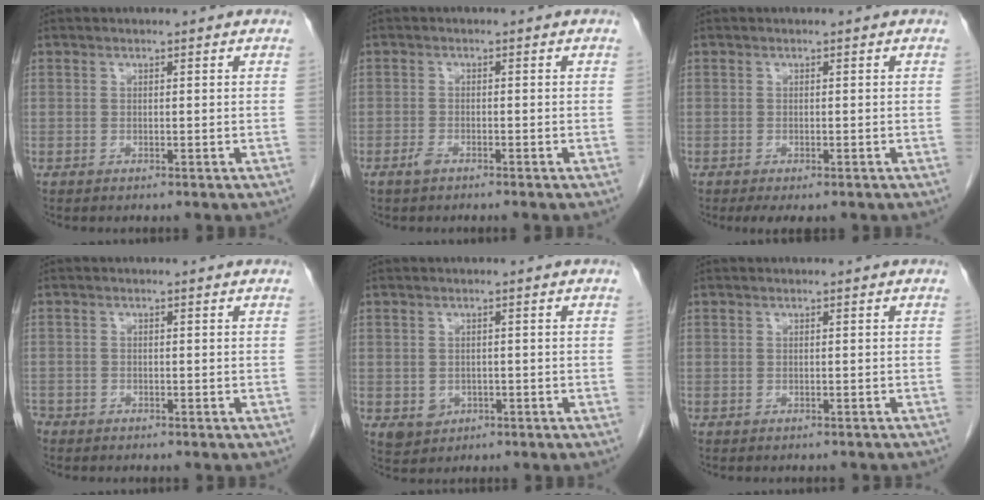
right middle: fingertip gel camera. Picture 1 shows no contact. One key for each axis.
{"total": 1.4, "fx": -1.2, "fy": 0.1, "fz": 0.8, "tx": -0.022, "ty": -0.001, "tz": -0.023}
{"total": 3.1, "fx": -2.2, "fy": 1.2, "fz": 1.9, "tx": -0.026, "ty": -0.007, "tz": -0.028}
{"total": 2.6, "fx": -2.1, "fy": 1.3, "fz": 0.5, "tx": -0.008, "ty": -0.001, "tz": -0.034}
{"total": 3.1, "fx": -0.9, "fy": 2.8, "fz": 1.1, "tx": -0.020, "ty": 0.000, "tz": -0.003}
{"total": 5.3, "fx": -4.6, "fy": 1.4, "fz": 2.0, "tx": -0.025, "ty": -0.007, "tz": -0.050}